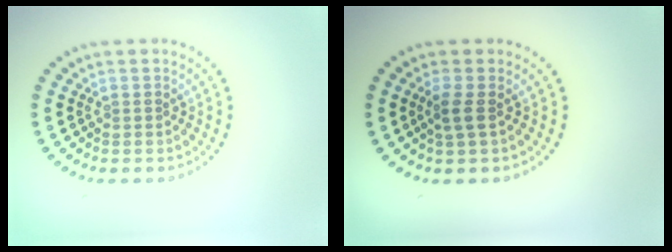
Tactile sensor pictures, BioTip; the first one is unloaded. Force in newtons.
{"total": 1.5, "press": 1.3, "slide": 0.8}